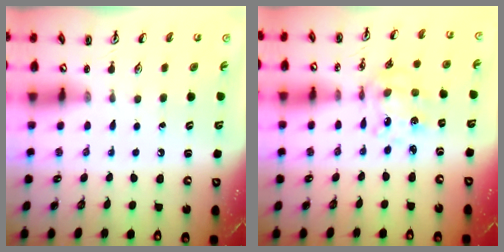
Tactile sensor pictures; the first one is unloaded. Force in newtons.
{"total": 6.3, "press": 6.0, "slide": 2.0}